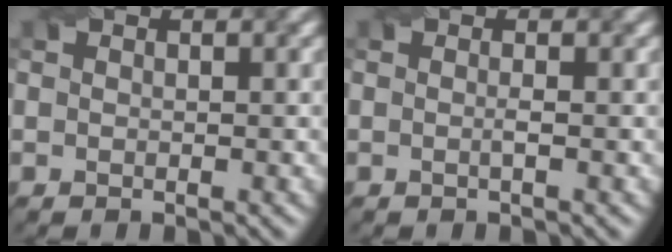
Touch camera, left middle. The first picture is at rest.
{"total": 0.7, "force": [-0.2, 0.0, 0.6], "torque": [-0.014, -0.003, -0.005]}